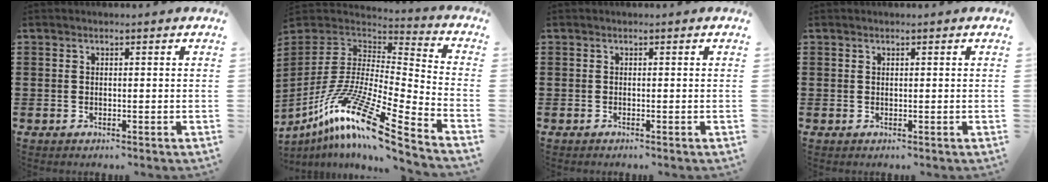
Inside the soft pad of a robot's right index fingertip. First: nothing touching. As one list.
[{"total": 15.3, "force": [-9.6, 1.6, 11.8], "torque": [-0.239, 0.002, -0.187]}, {"total": 0.0}, {"total": 0.0}]